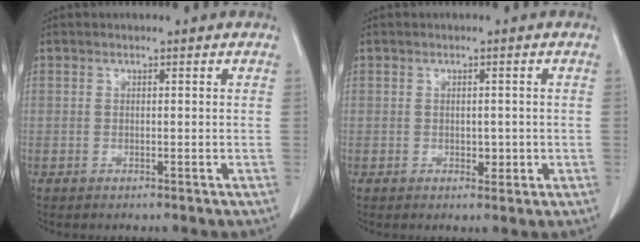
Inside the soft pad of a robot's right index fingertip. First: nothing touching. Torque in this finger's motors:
{"motor_torque": [-0.16, 0.27, -0.06, 0.01]}